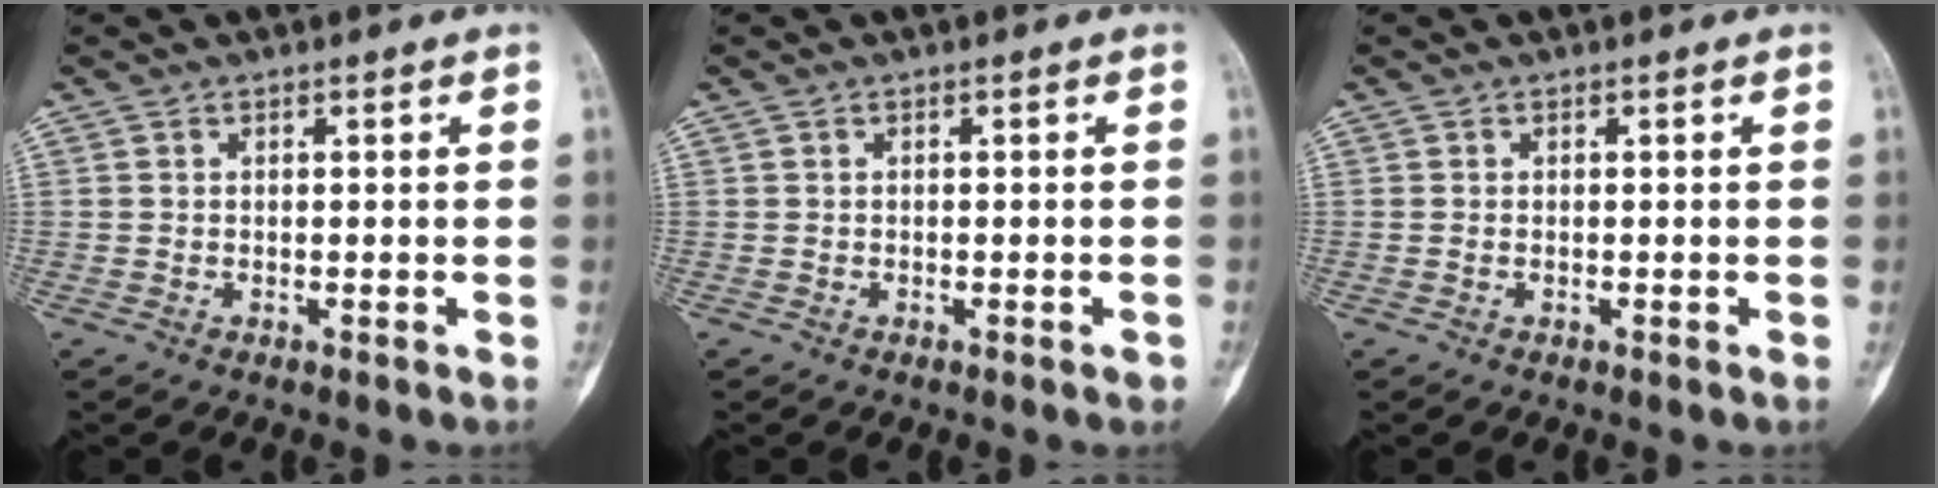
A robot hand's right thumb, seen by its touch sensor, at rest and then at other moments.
{"total": 0.8, "force": [-0.4, 0.3, 0.6], "torque": [-0.009, 0.000, -0.005]}
{"total": 0.0}